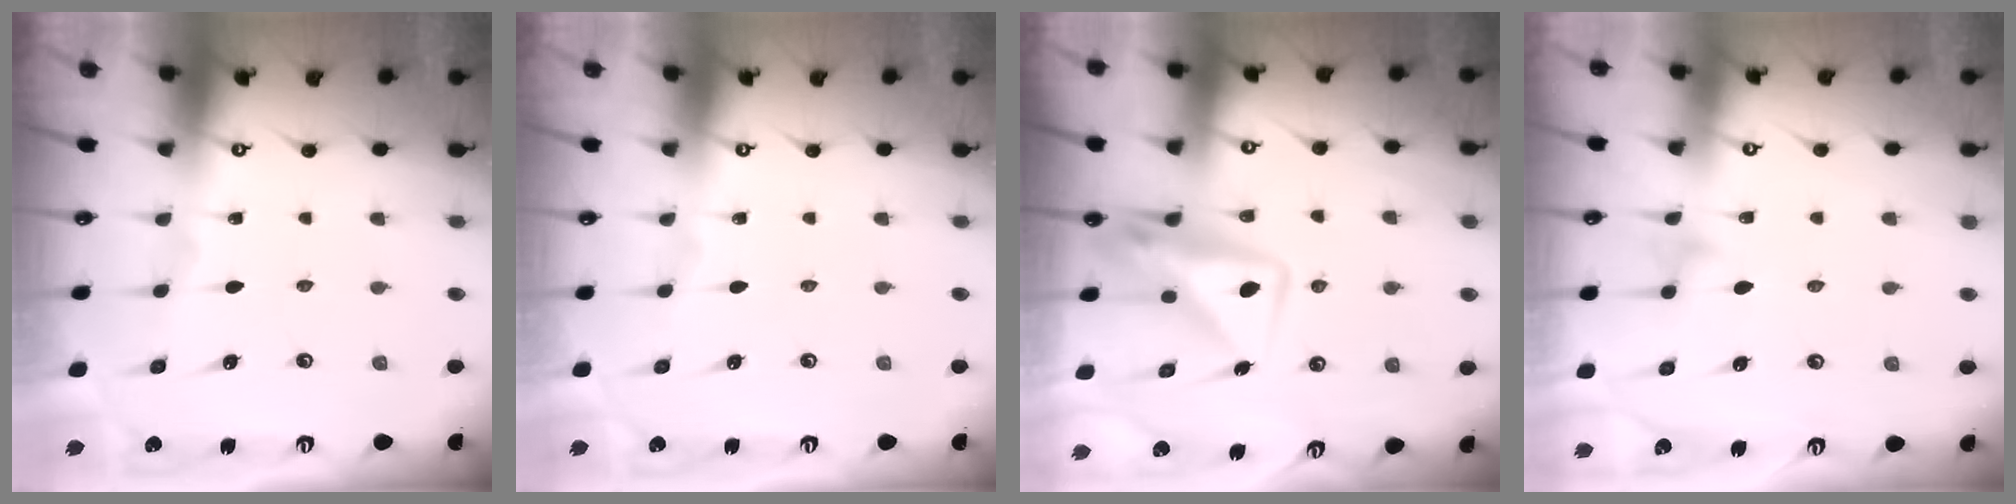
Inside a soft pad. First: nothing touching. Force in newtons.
{"total": 0.0}
{"total": 10.4, "press": 10.3, "slide": 0.7}
{"total": 8.5, "press": 8.5, "slide": 0.8}